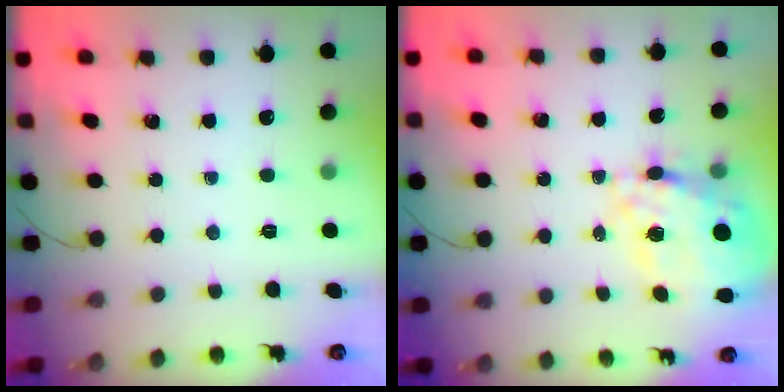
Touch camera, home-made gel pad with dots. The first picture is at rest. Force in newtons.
{"total": 23.6, "press": 23.1, "slide": 4.9}